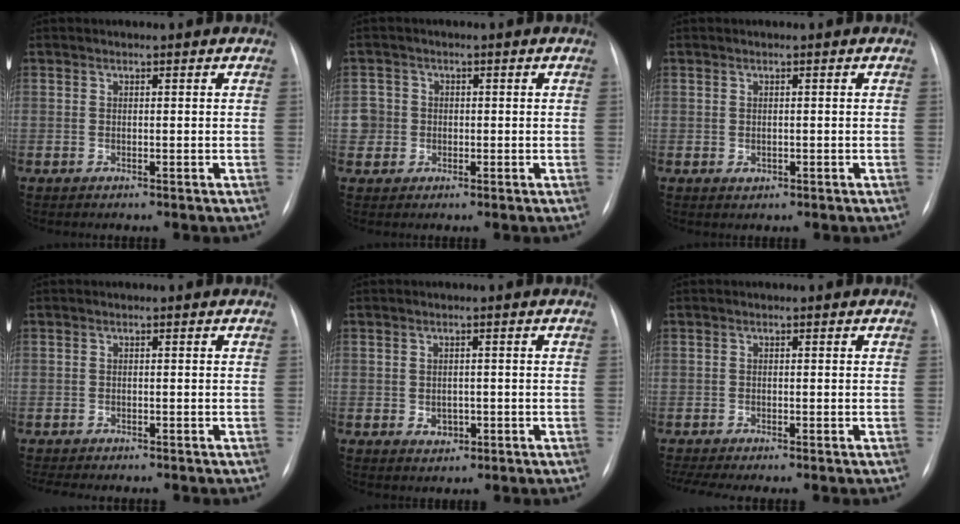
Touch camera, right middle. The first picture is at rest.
{"total": 3.3, "force": [-0.3, 3.3, 0.0], "torque": [0.011, 0.012, -0.008]}
{"total": 0.9, "force": [-0.2, 0.7, 0.5], "torque": [-0.008, -0.001, 0.000]}
{"total": 5.0, "force": [-4.3, 1.2, 2.3], "torque": [-0.029, -0.006, -0.057]}
{"total": 2.2, "force": [-0.6, 1.8, 1.1], "torque": [-0.014, 0.002, 0.000]}
{"total": 3.4, "force": [-2.8, 0.0, 1.9], "torque": [-0.036, -0.005, -0.047]}